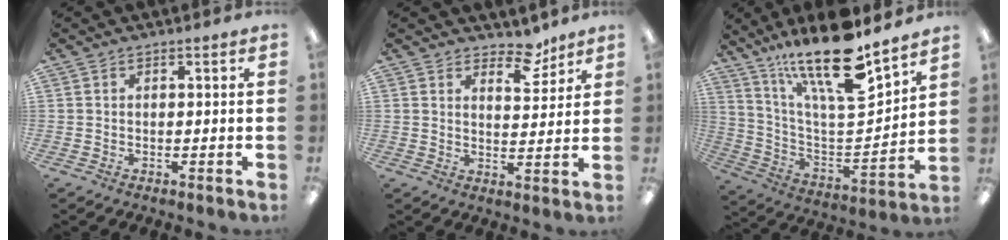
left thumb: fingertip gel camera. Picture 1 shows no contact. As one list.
[{"total": 7.2, "force": [5.8, 3.3, 2.8], "torque": [-0.023, -0.036, 0.099]}, {"total": 22.1, "force": [16.1, 6.2, 13.9], "torque": [-0.243, -0.107, 0.271]}]